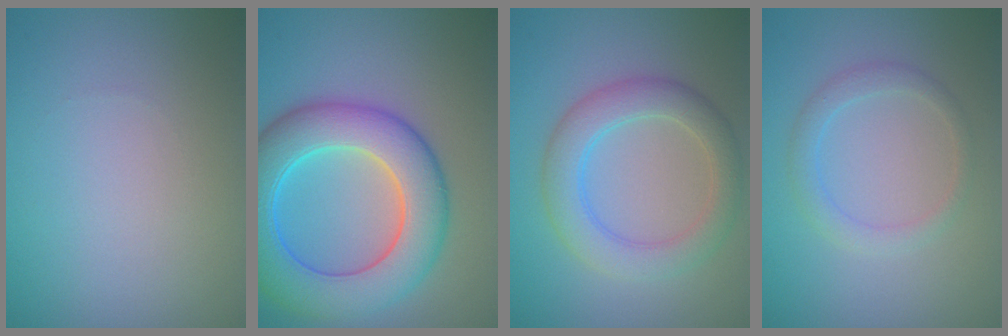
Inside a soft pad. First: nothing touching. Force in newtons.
{"total": 9.6, "press": 9.6, "slide": 0.2}
{"total": 4.5, "press": 4.5, "slide": 0.1}
{"total": 1.8, "press": 1.8, "slide": 0.0}